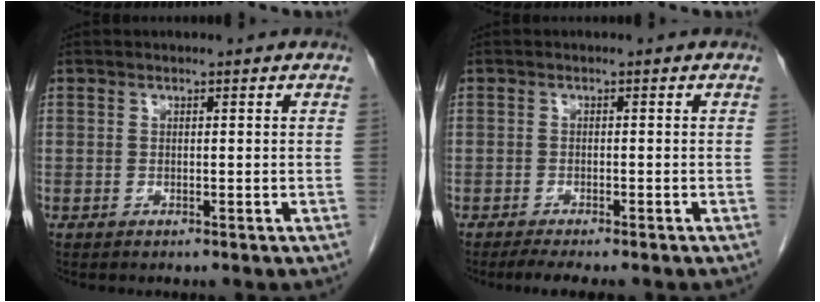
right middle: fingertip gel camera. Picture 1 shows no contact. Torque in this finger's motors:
{"motor_torque": [0.49, -0.37, -0.01, 0.00]}